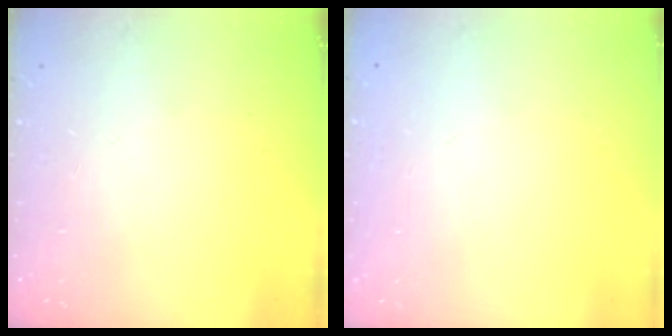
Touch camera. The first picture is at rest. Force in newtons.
{"total": 0.0}